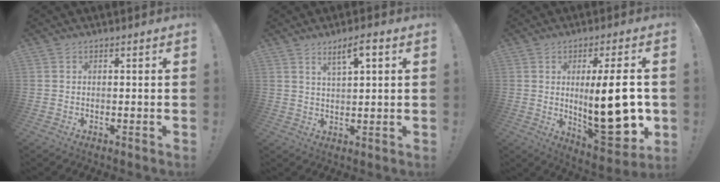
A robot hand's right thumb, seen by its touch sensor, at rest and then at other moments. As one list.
[{"total": 5.1, "force": [2.8, 0.9, 4.2], "torque": [-0.064, -0.011, 0.042]}, {"total": 20.6, "force": [-0.3, 5.9, 19.7], "torque": [-0.281, -0.019, -0.001]}]